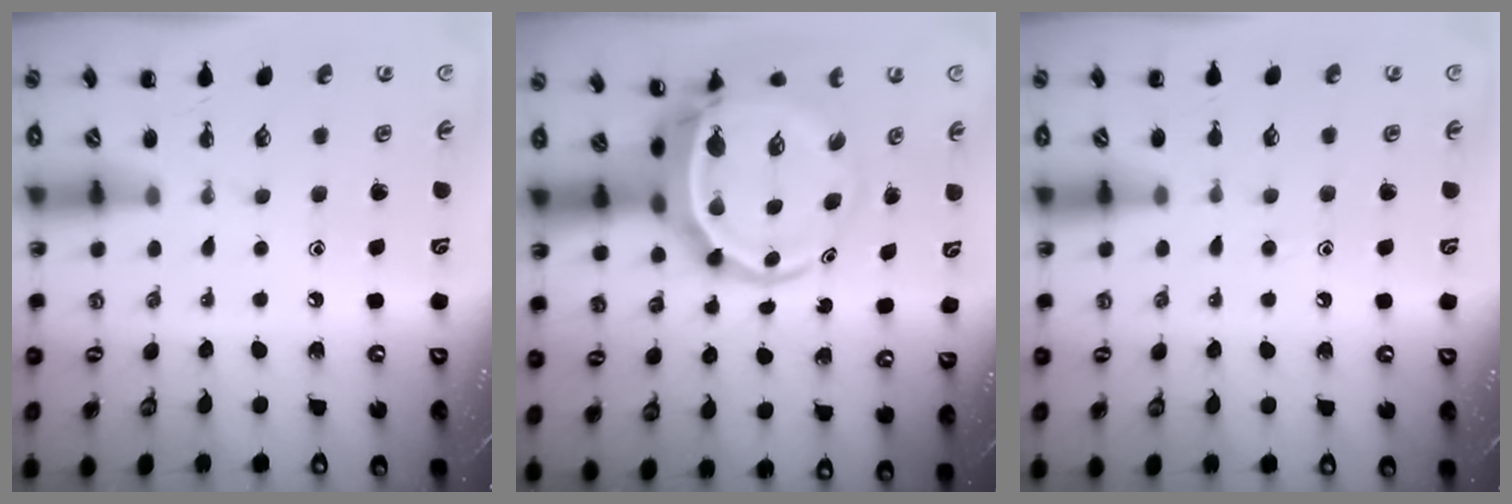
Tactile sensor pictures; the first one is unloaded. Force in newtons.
{"total": 7.1, "press": 6.9, "slide": 1.6}
{"total": 6.1, "press": 5.7, "slide": 2.2}